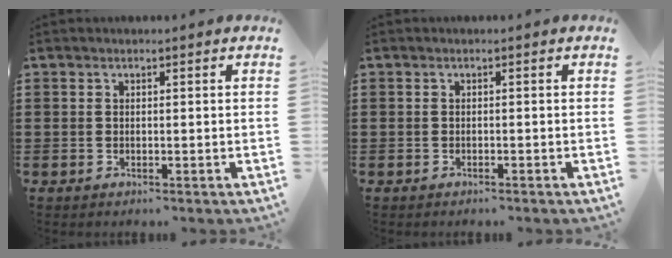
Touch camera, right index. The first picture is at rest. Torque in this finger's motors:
{"motor_torque": [0.07, -0.01, 0.00, 0.00]}